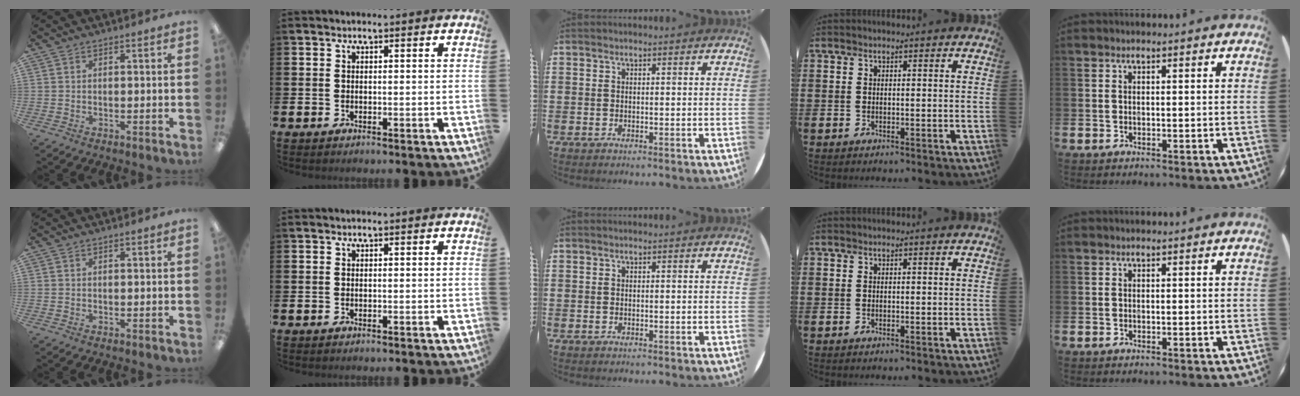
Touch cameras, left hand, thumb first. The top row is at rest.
{}